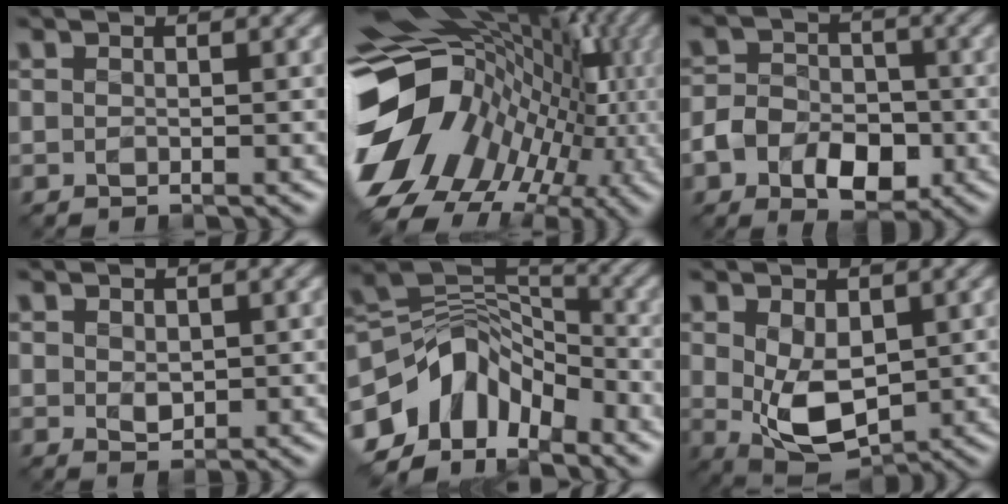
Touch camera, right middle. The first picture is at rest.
{"total": 18.5, "force": [-1.4, 13.4, 12.6], "torque": [-0.223, -0.003, 0.000]}
{"total": 6.2, "force": [-2.6, 4.3, 3.7], "torque": [-0.067, -0.001, -0.051]}
{"total": 1.5, "force": [0.3, 1.1, 1.0], "torque": [-0.018, -0.005, 0.011]}
{"total": 9.7, "force": [-4.6, 6.4, 5.7], "torque": [-0.087, 0.005, -0.097]}
{"total": 5.3, "force": [0.3, 3.2, 4.3], "torque": [-0.091, -0.010, 0.017]}